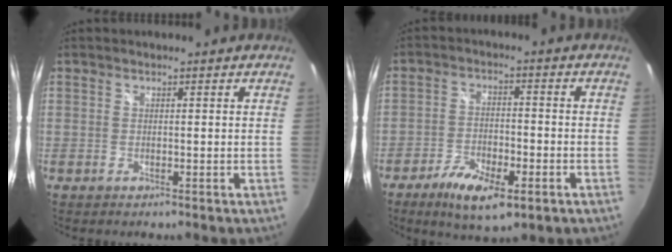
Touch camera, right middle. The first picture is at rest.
{"total": 10.3, "force": [-5.7, 3.8, 7.7], "torque": [-0.163, -0.024, -0.097]}